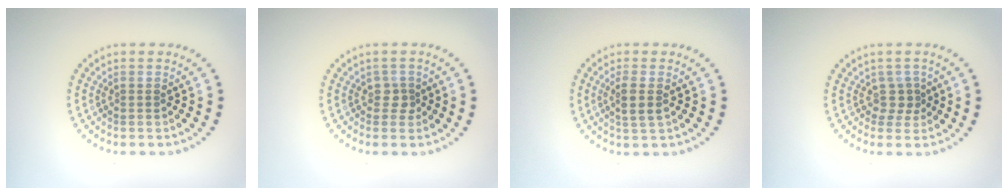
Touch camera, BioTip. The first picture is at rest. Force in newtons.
{"total": 1.3, "press": 1.1, "slide": 0.7}
{"total": 2.0, "press": 1.8, "slide": 0.9}
{"total": 1.6, "press": 1.2, "slide": 1.1}